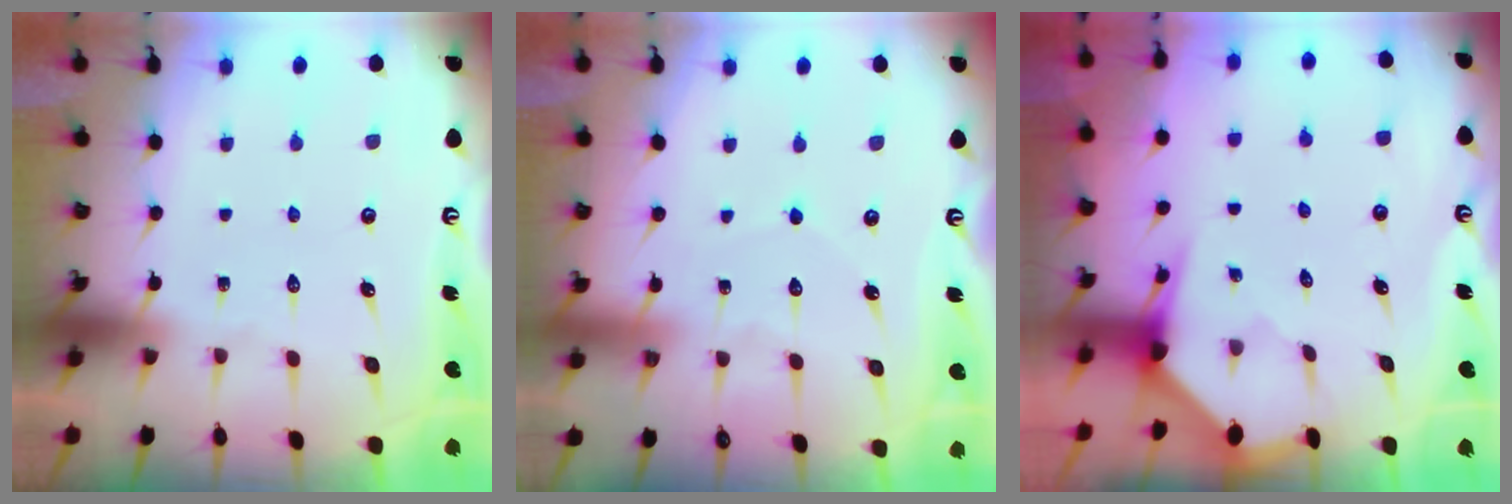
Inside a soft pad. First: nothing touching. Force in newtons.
{"total": 2.7, "press": 2.6, "slide": 0.3}
{"total": 3.3, "press": 3.3, "slide": 0.3}